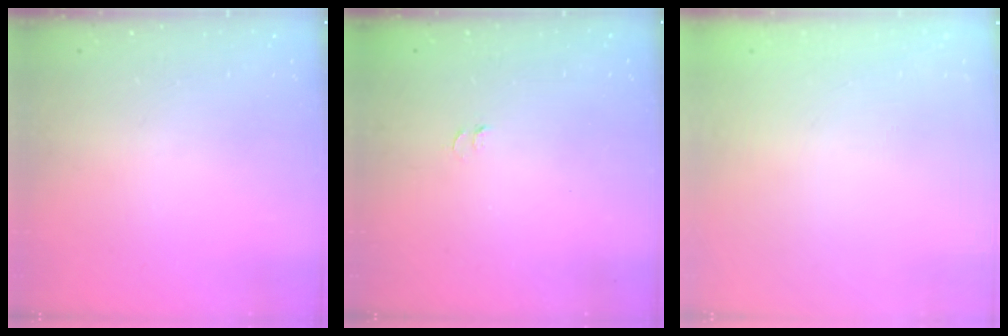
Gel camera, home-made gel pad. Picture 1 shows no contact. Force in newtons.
{"total": 3.3, "press": 3.2, "slide": 0.7}
{"total": 2.7, "press": 2.6, "slide": 0.8}